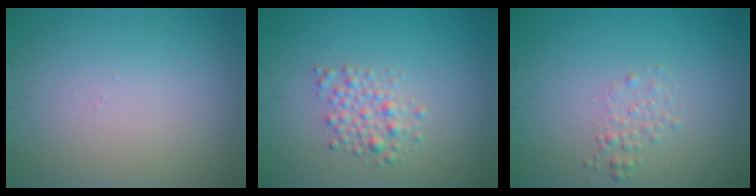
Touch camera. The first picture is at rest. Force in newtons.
{"total": 2.2, "press": 2.2, "slide": 0.0}
{"total": 1.3, "press": 1.3, "slide": 0.1}